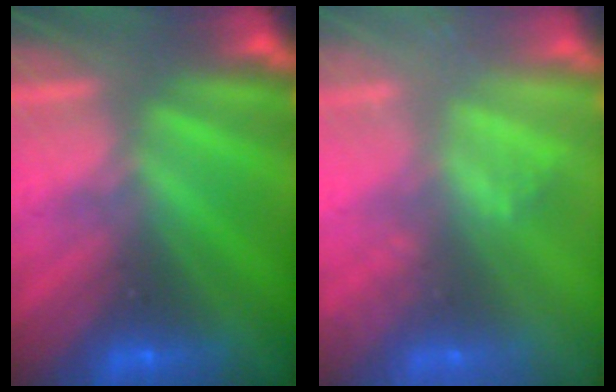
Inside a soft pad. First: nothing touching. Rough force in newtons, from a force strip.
{"total": 2.1}